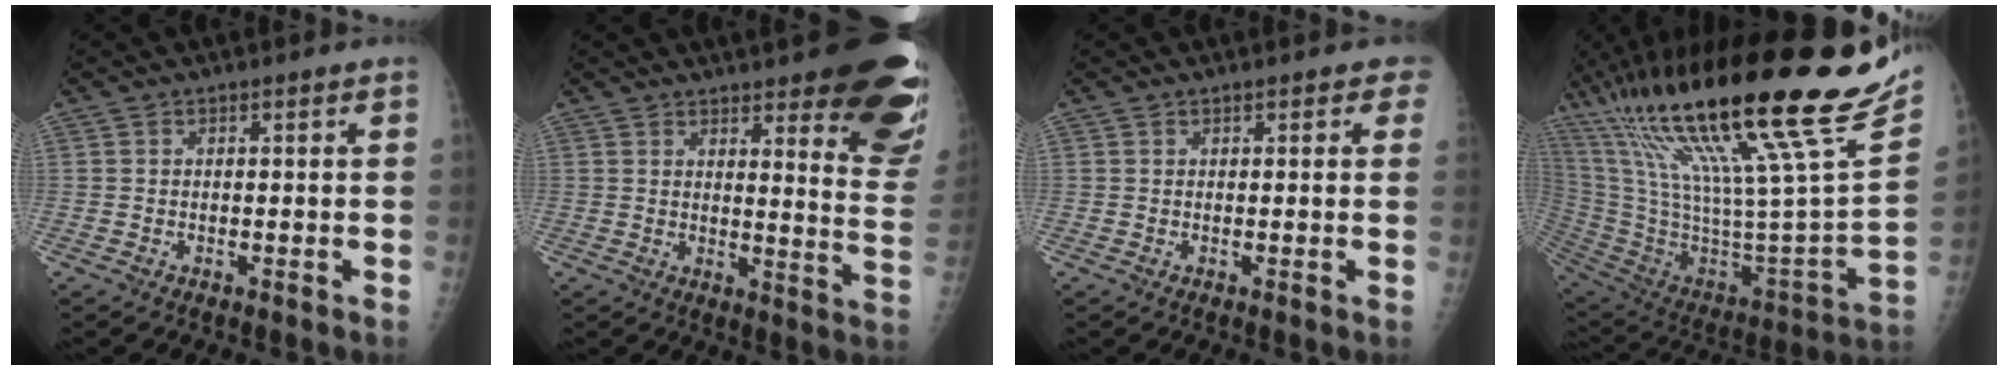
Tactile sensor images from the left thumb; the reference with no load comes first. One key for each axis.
{"total": 21.8, "fx": 14.3, "fy": 5.4, "fz": 15.5, "tx": -0.158, "ty": -0.080, "tz": 0.162}
{"total": 2.1, "fx": 1.3, "fy": 1.1, "fz": 1.1, "tx": 0.010, "ty": 0.000, "tz": 0.009}
{"total": 40.8, "fx": 26.8, "fy": 6.3, "fz": 30.2, "tx": -0.491, "ty": -0.094, "tz": 0.446}